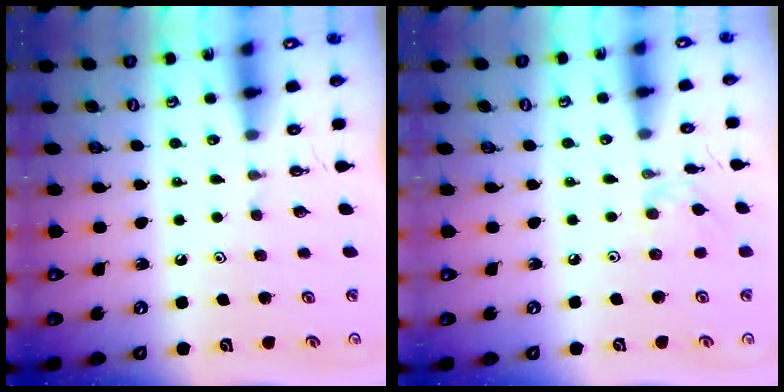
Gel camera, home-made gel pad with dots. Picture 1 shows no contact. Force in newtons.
{"total": 1.4, "press": 1.4, "slide": 0.4}